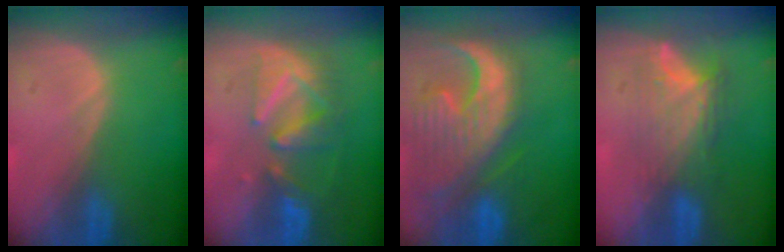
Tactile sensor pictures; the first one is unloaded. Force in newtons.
{"total": 8.2, "press": 7.4, "slide": 3.6}
{"total": 13.5, "press": 11.4, "slide": 7.2}
{"total": 8.2, "press": 6.8, "slide": 4.7}